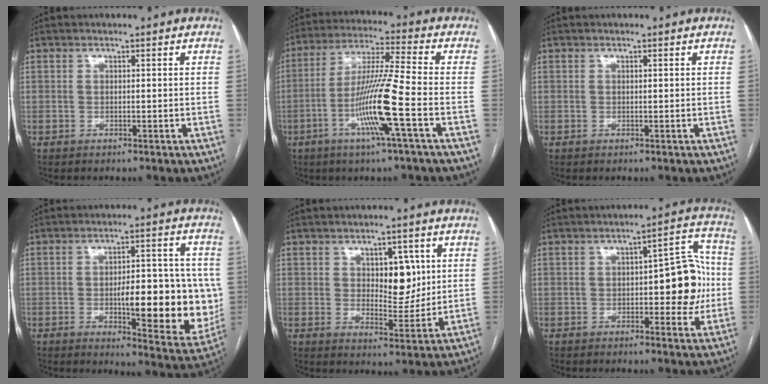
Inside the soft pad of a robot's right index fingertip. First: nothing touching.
{"total": 12.6, "force": [-4.4, -1.2, 11.7], "torque": [-0.230, -0.007, -0.089]}
{"total": 0.0}
{"total": 16.9, "force": [-2.2, 4.9, 16.1], "torque": [-0.191, 0.010, -0.017]}
{"total": 7.1, "force": [2.1, 3.6, 5.7], "torque": [-0.076, 0.004, 0.037]}
{"total": 10.5, "force": [-0.7, 4.0, 9.7], "torque": [-0.116, 0.031, -0.004]}